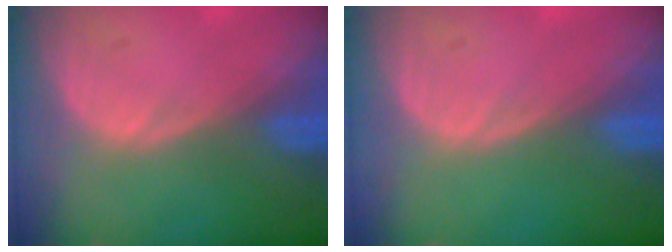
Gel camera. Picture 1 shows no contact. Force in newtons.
{"total": 0.0}